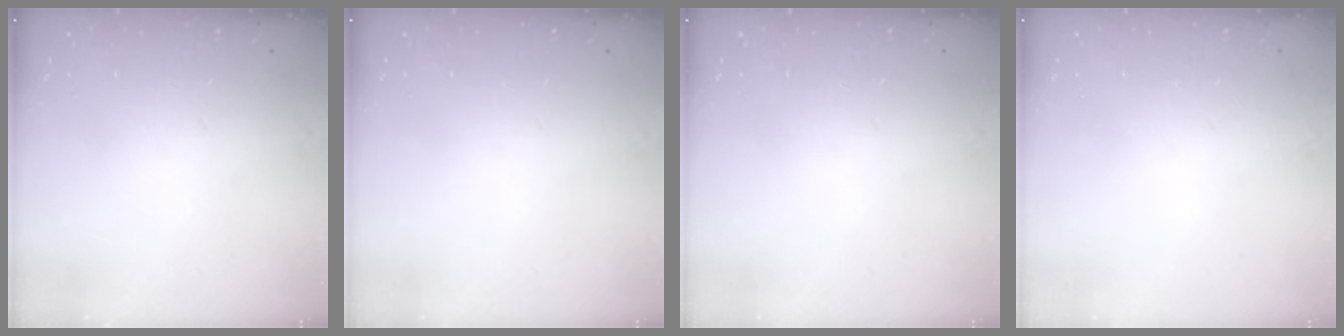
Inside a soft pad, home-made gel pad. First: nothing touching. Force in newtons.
{"total": 0.0}
{"total": 0.0}
{"total": 0.0}